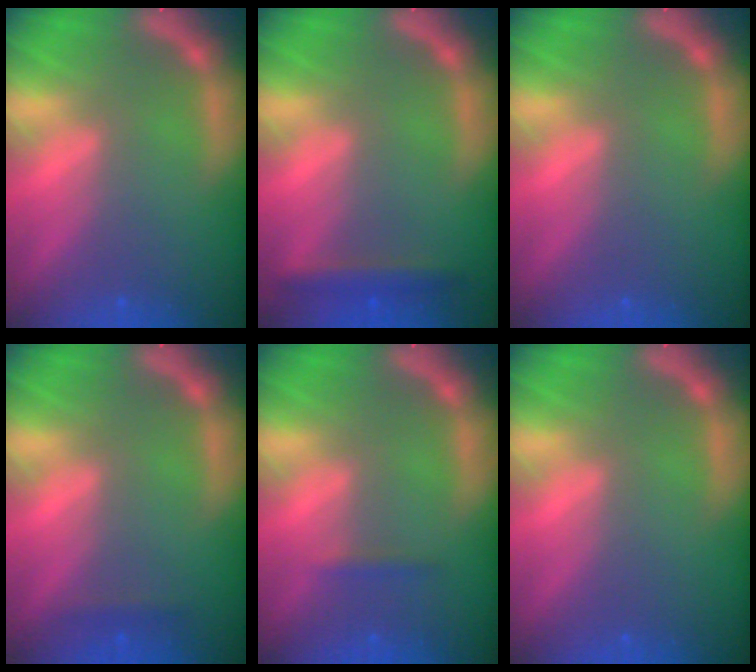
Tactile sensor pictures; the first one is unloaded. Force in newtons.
{"total": 2.4}
{"total": 0.0}
{"total": 0.9}
{"total": 0.9}
{"total": 0.0}